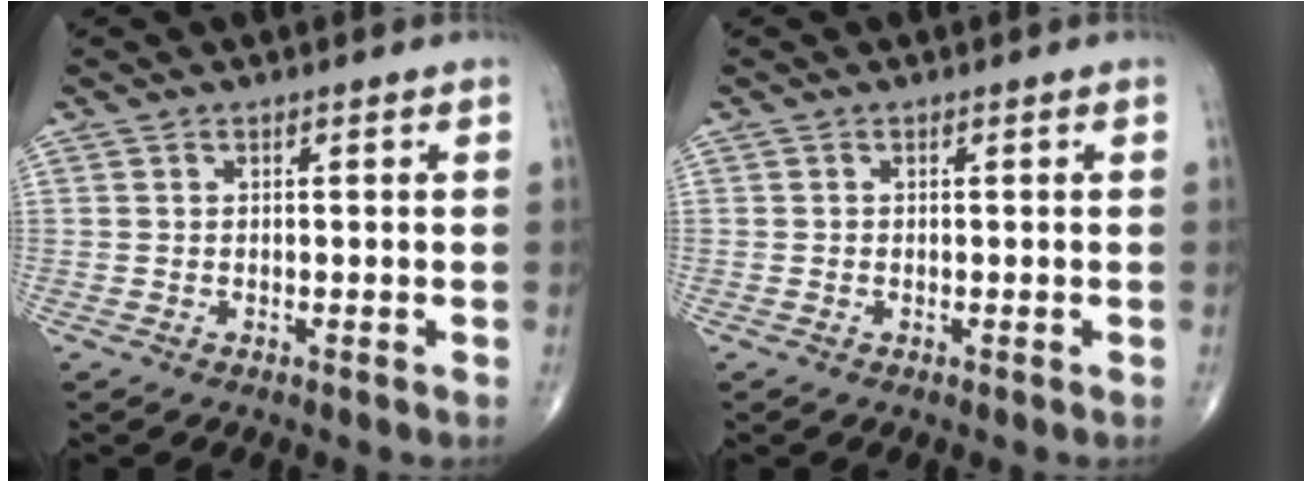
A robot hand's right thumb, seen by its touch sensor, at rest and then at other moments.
{"total": 0.0}